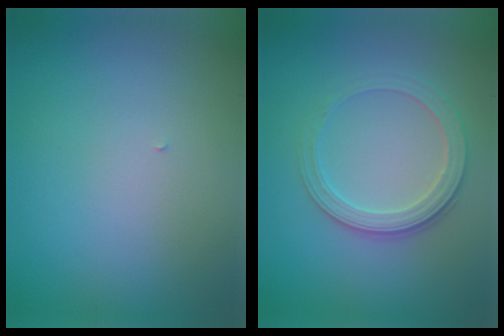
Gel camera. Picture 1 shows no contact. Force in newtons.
{"total": 2.8, "press": 2.7, "slide": 0.7}